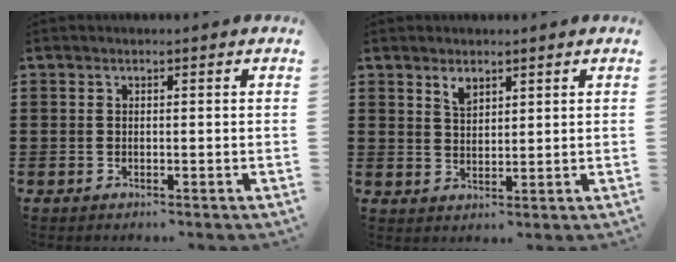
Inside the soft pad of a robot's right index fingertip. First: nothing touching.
{"total": 2.4, "force": [1.9, 1.2, 1.1], "torque": [-0.025, 0.002, 0.036]}